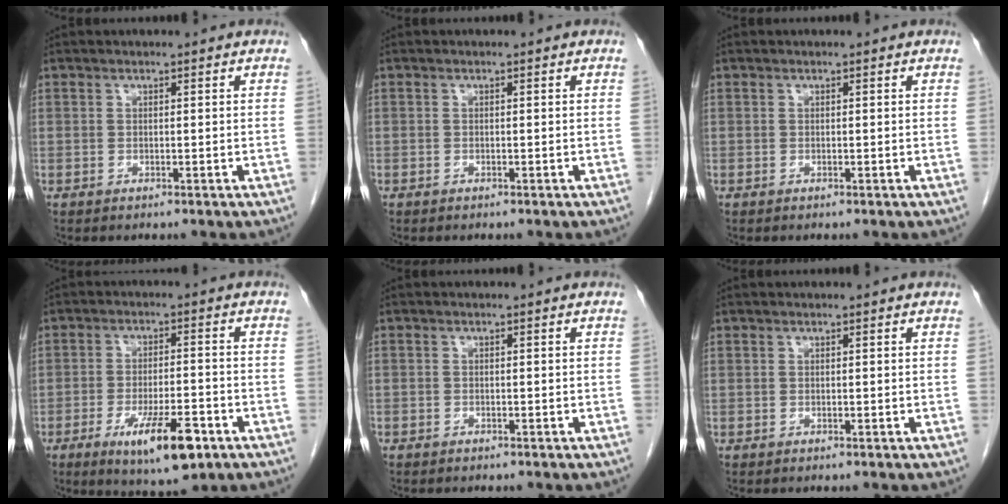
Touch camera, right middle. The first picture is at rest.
{"total": 0.0}
{"total": 0.0}
{"total": 10.5, "force": [-5.3, 2.6, 8.6], "torque": [-0.147, -0.015, -0.077]}
{"total": 0.9, "force": [-0.7, 0.6, 0.1], "torque": [-0.006, 0.003, -0.012]}
{"total": 0.0}